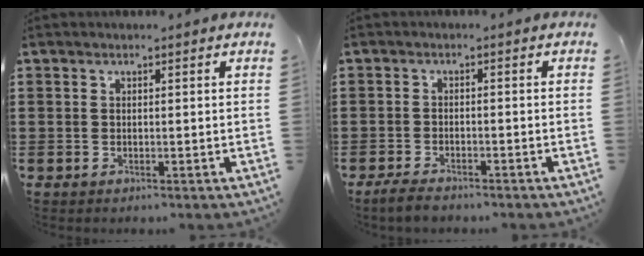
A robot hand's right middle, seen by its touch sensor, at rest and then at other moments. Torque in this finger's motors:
{"motor_torque": [1.37, -0.22, 0.04, 0.06]}